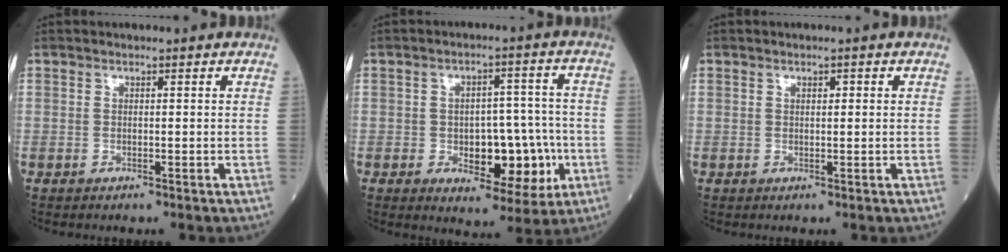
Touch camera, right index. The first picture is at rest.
{"total": 10.8, "force": [-2.7, 5.1, 9.1], "torque": [-0.112, 0.012, -0.027]}
{"total": 1.0, "force": [0.4, 0.3, 0.8], "torque": [-0.014, 0.001, 0.005]}